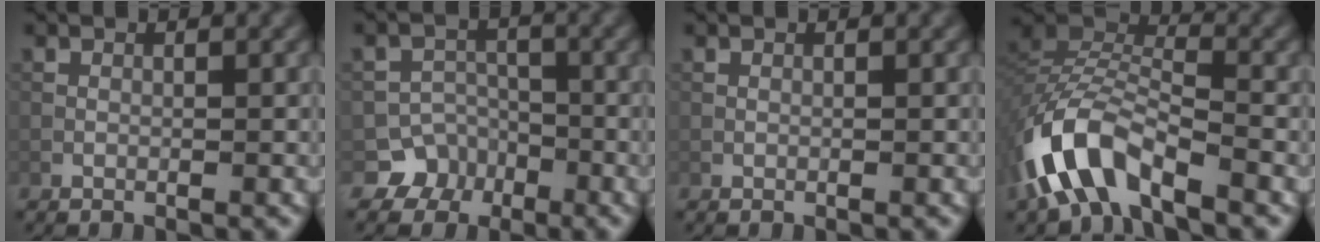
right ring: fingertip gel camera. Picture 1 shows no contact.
{"total": 4.5, "force": [-2.7, 3.6, 0.3], "torque": [0.025, 0.003, -0.047]}
{"total": 0.0}
{"total": 8.3, "force": [-5.1, 3.4, 5.6], "torque": [-0.114, 0.002, -0.108]}